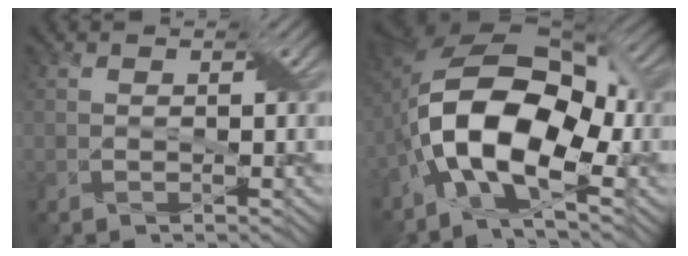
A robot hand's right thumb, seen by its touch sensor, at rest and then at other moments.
{"total": 14.9, "force": [-3.1, 7.1, 12.7], "torque": [-0.239, 0.004, -0.071]}